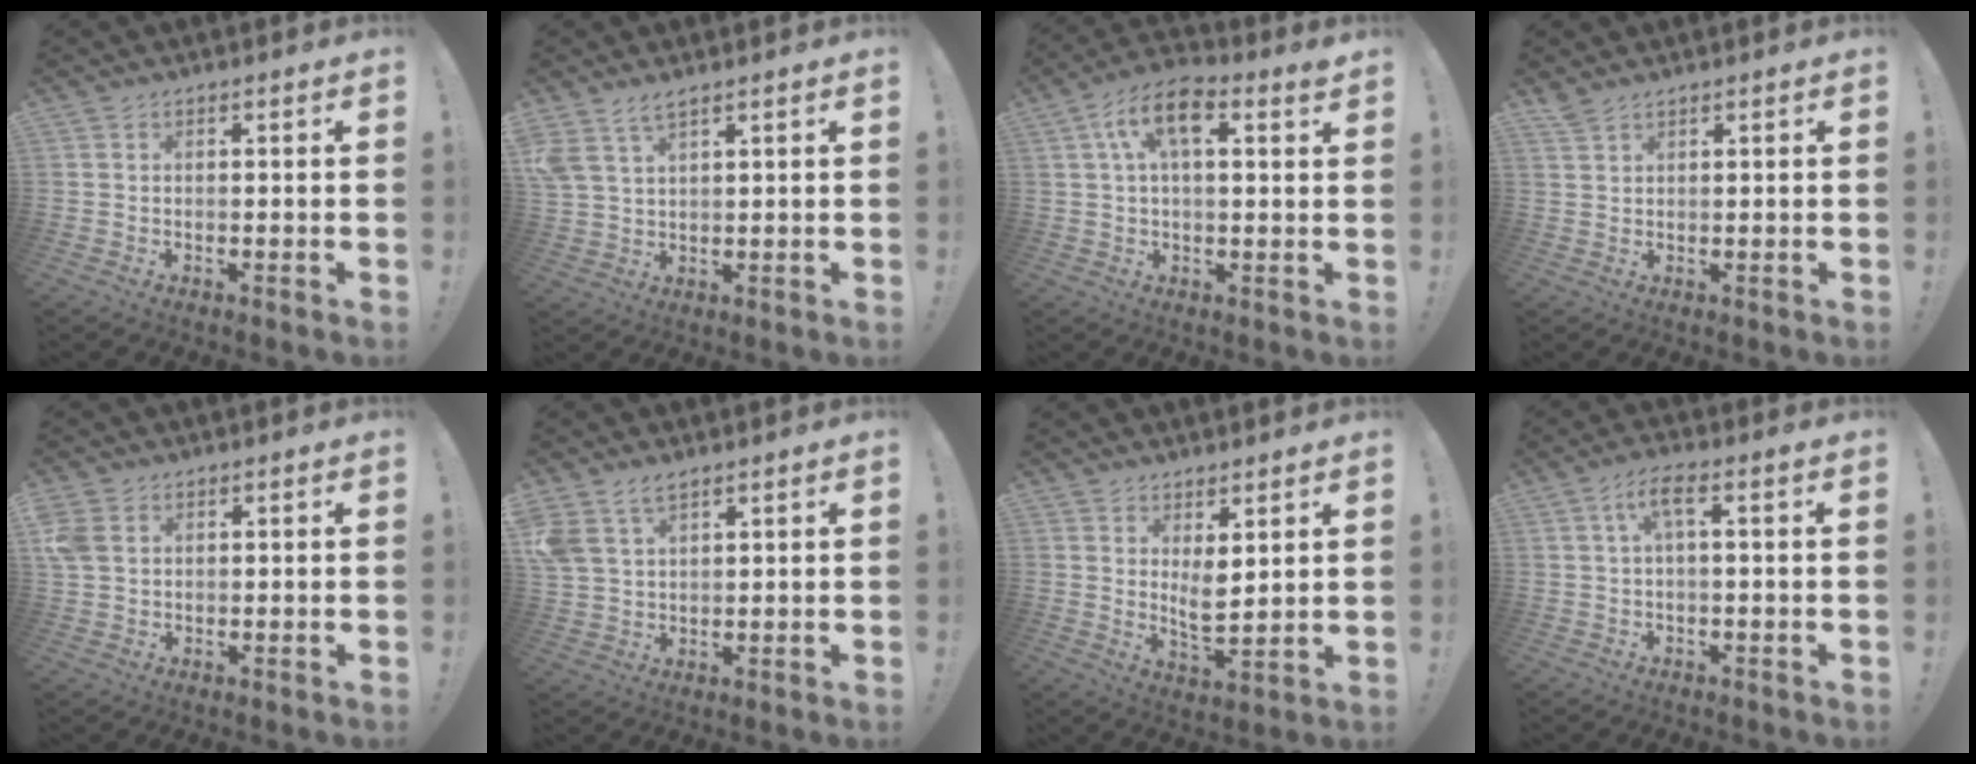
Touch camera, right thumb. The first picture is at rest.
{"total": 5.5, "force": [4.1, 1.9, 3.1], "torque": [-0.065, -0.013, 0.081]}
{"total": 10.1, "force": [3.9, 4.7, 8.0], "torque": [-0.141, 0.006, 0.072]}
{"total": 2.3, "force": [1.9, 0.6, 1.1], "torque": [-0.024, -0.009, 0.036]}
{"total": 5.4, "force": [2.0, 3.9, 3.2], "torque": [-0.069, 0.003, 0.043]}
{"total": 6.7, "force": [4.5, 3.6, 3.3], "torque": [-0.063, -0.011, 0.090]}
{"total": 5.5, "force": [2.9, 2.2, 4.2], "torque": [-0.062, -0.025, 0.053]}
{"total": 5.4, "force": [0.9, 1.1, 5.2], "torque": [-0.105, 0.011, 0.016]}